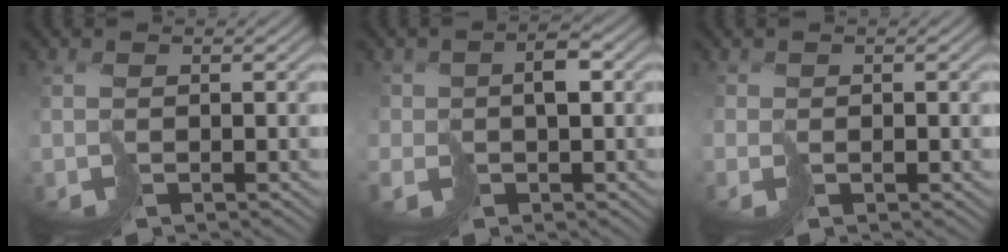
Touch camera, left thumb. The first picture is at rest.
{"total": 3.1, "force": [-0.3, 2.6, 1.7], "torque": [-0.016, 0.007, -0.008]}
{"total": 0.9, "force": [0.0, 0.0, -0.9], "torque": [0.025, 0.001, 0.000]}